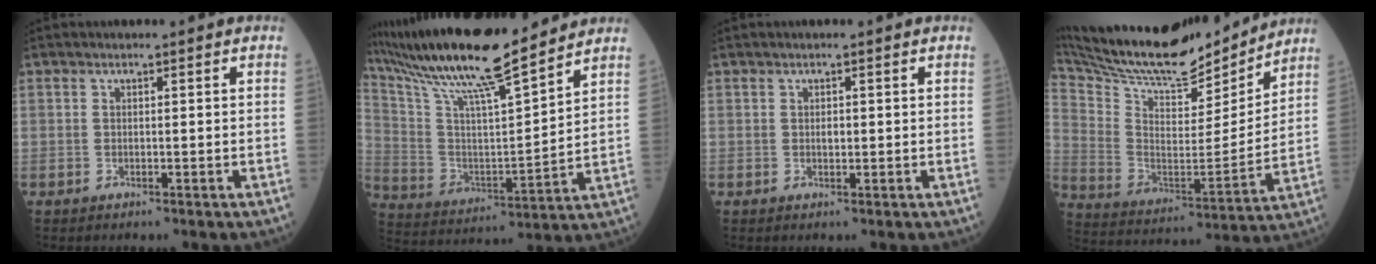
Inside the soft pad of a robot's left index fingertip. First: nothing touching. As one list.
[{"total": 20.8, "force": [17.7, 1.2, 10.9], "torque": [-0.213, 0.013, 0.316]}, {"total": 0.9, "force": [0.1, 0.7, 0.6], "torque": [-0.016, -0.001, 0.005]}, {"total": 26.5, "force": [23.4, 6.6, 10.4], "torque": [-0.223, -0.008, 0.375]}]